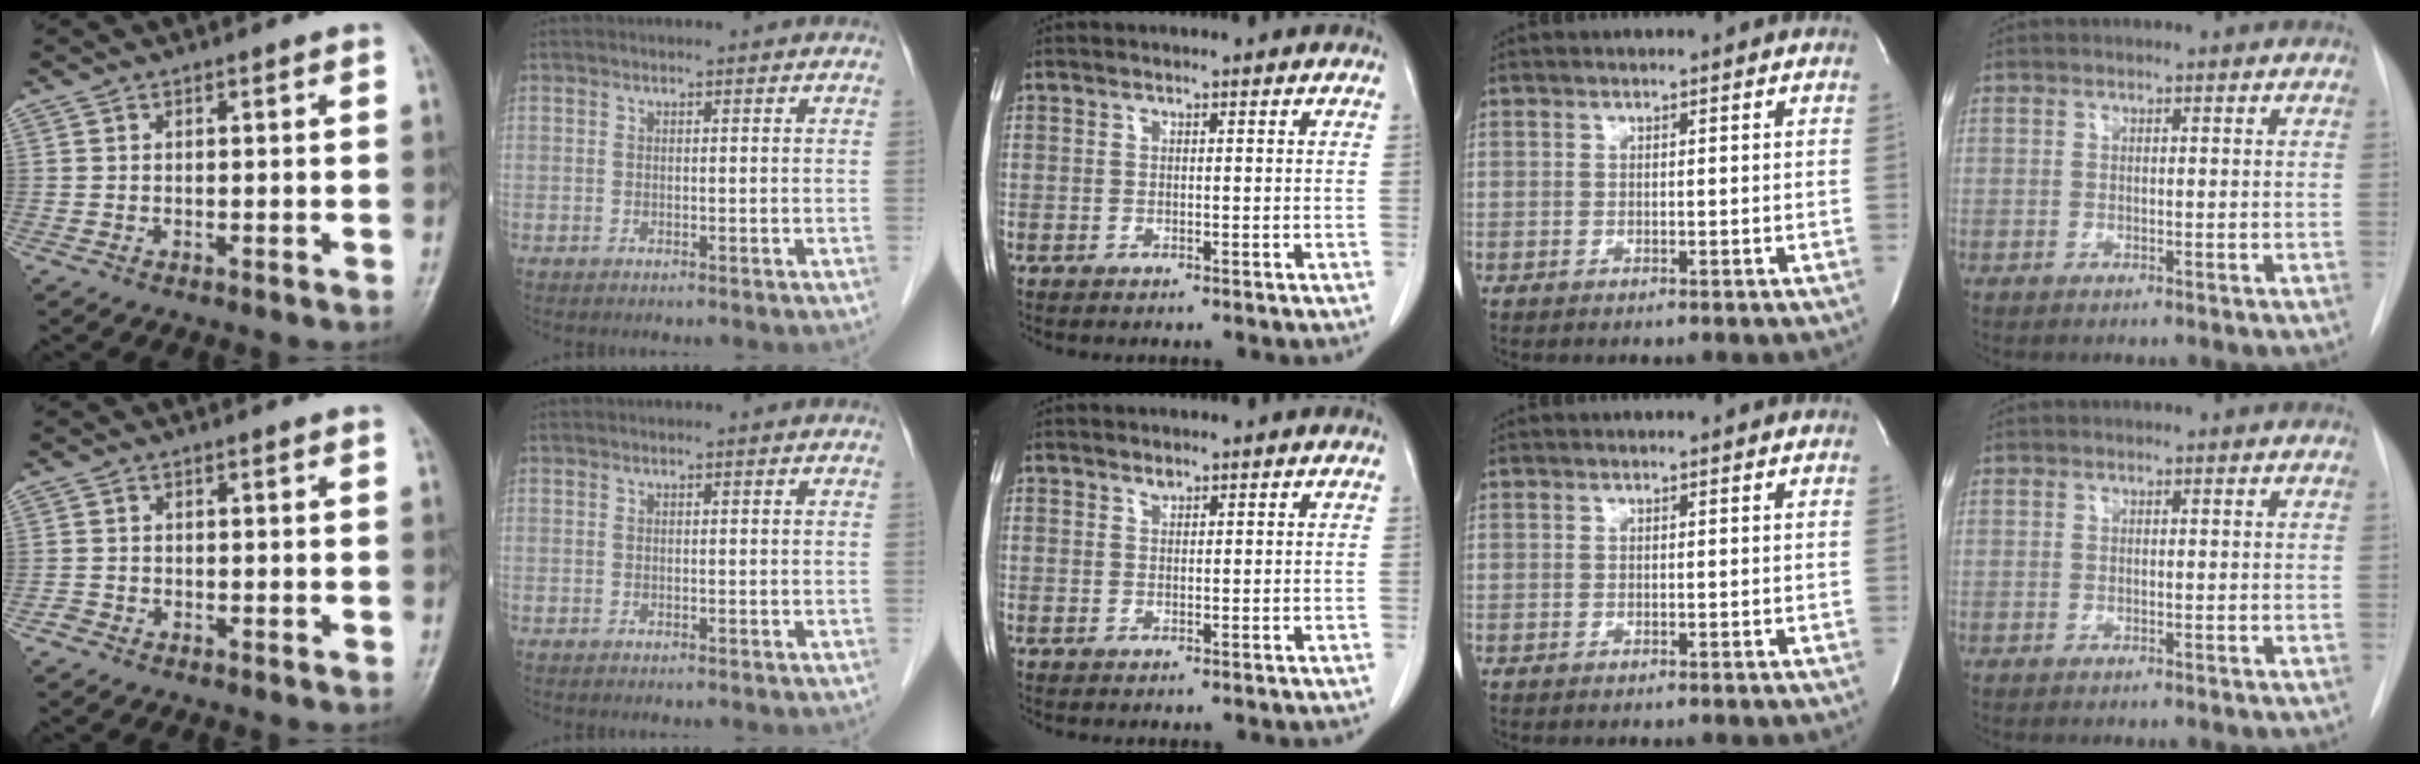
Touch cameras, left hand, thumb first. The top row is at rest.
{"thumb": {"total": 1.1, "force": [-0.9, 0.7, 0.0], "torque": [0.002, 0.002, -0.024]}, "middle": {"total": 0.7, "force": [0.7, 0.3, 0.1], "torque": [-0.006, -0.005, 0.012]}}